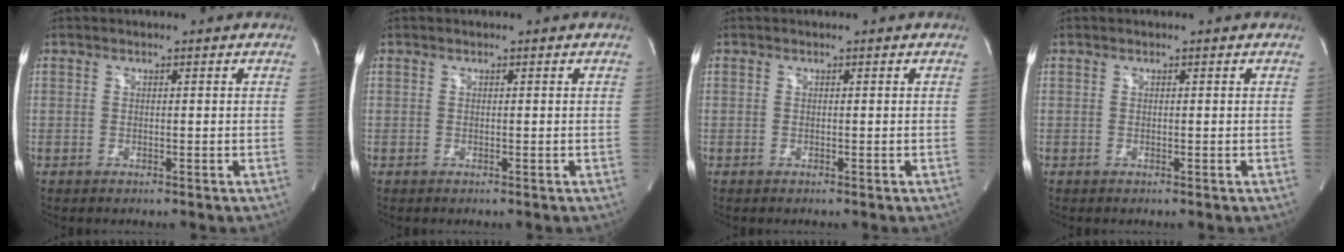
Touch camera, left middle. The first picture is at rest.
{"total": 0.0}
{"total": 0.0}
{"total": 0.0}